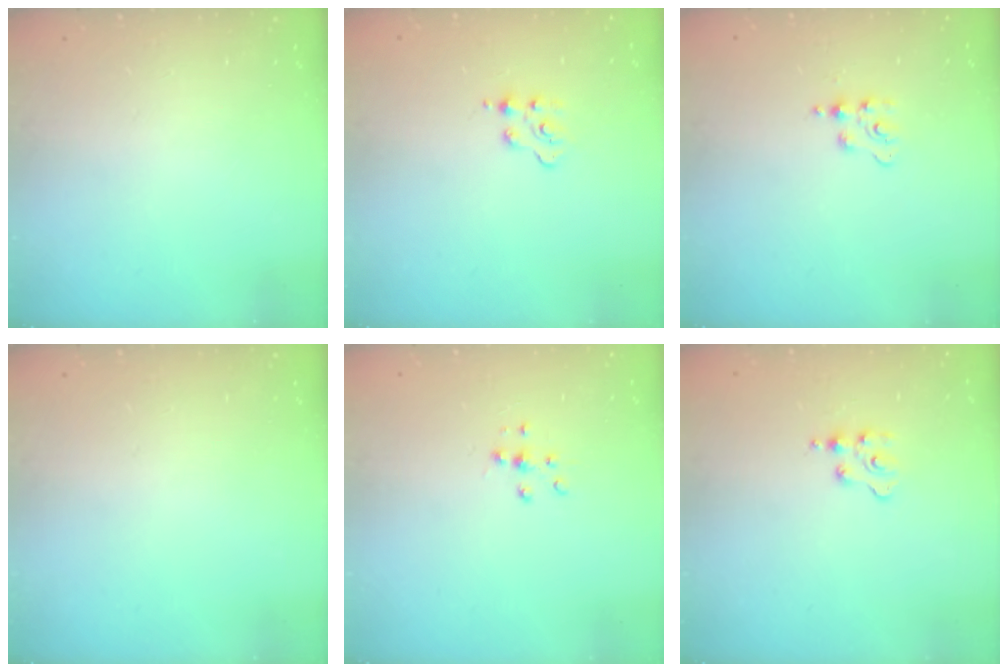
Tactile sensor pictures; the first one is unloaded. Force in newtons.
{"total": 2.1, "press": 2.1, "slide": 0.5}
{"total": 3.4, "press": 3.4, "slide": 0.4}
{"total": 0.0}
{"total": 7.2, "press": 7.1, "slide": 0.7}
{"total": 2.3, "press": 2.3, "slide": 0.3}